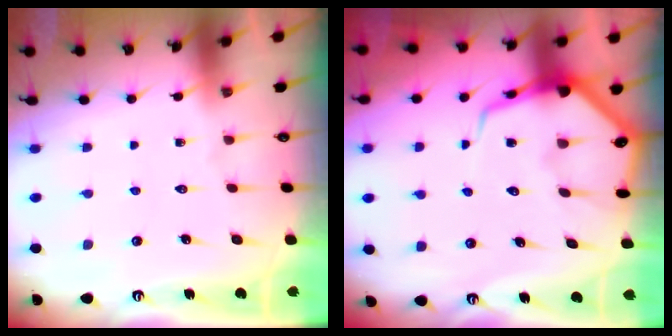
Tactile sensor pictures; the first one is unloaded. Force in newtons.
{"total": 8.2, "press": 8.1, "slide": 1.0}